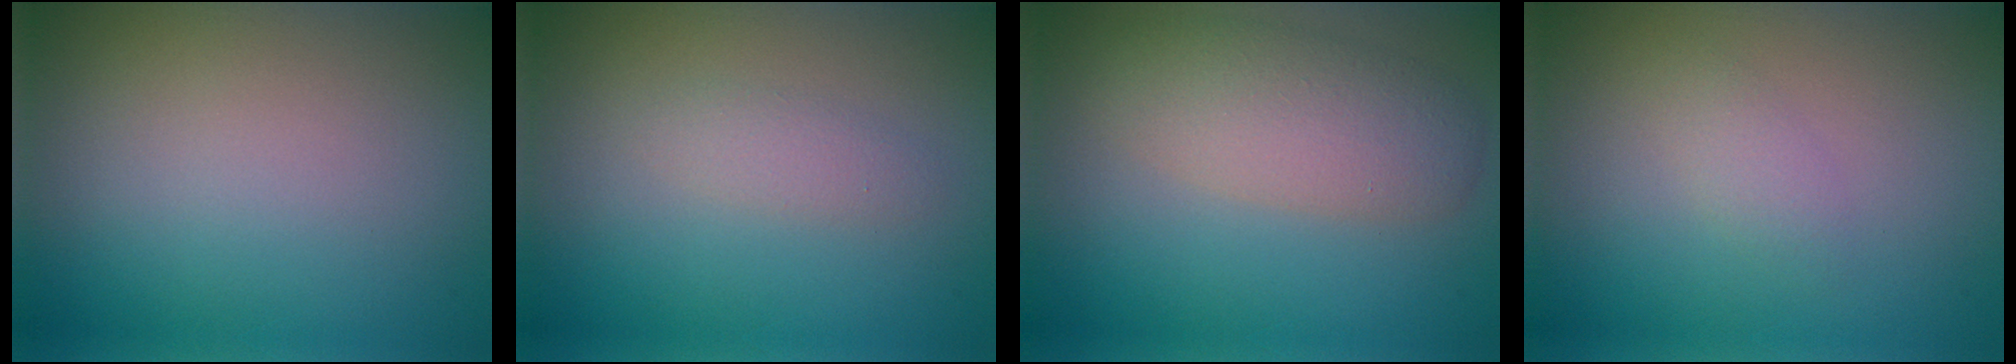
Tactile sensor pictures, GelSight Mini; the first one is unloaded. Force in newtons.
{"total": 1.3, "press": 1.3, "slide": 0.0}
{"total": 4.4, "press": 4.4, "slide": 0.2}
{"total": 1.2, "press": 1.2, "slide": 0.1}